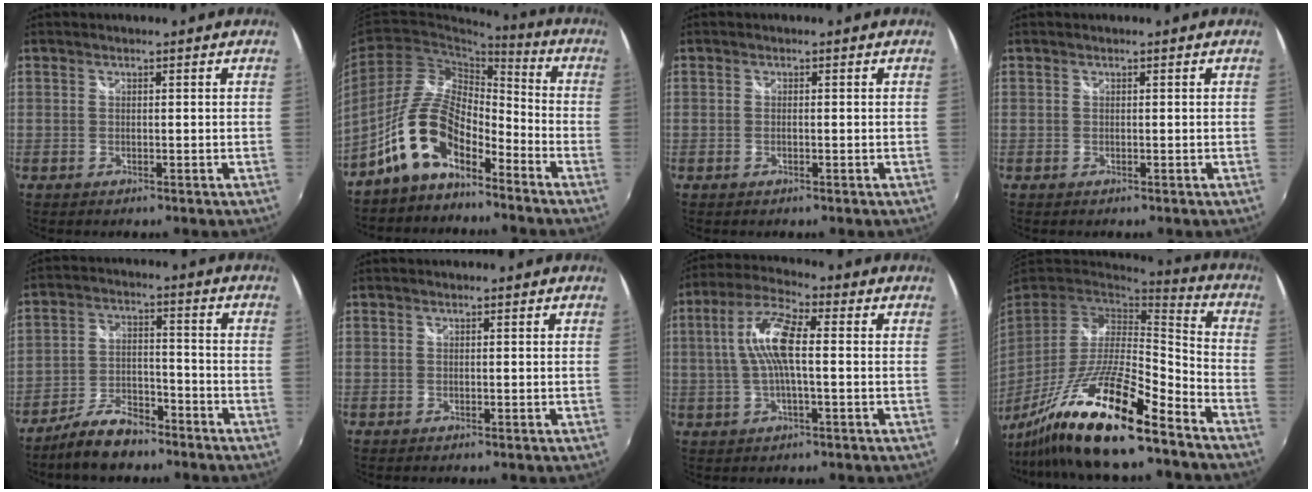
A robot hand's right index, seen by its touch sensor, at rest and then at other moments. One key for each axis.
{"total": 12.1, "fx": -7.9, "fy": 5.2, "fz": 7.6, "tx": -0.156, "ty": 0.015, "tz": -0.153}
{"total": 0.5, "fx": -0.3, "fy": 0.0, "fz": 0.5, "tx": -0.011, "ty": 0.000, "tz": -0.006}
{"total": 0.0}
{"total": 9.4, "fx": -7.4, "fy": 3.7, "fz": 4.4, "tx": -0.103, "ty": 0.006, "tz": -0.128}
{"total": 0.0}
{"total": 9.9, "fx": 0.5, "fy": 2.5, "fz": 9.6, "tx": -0.192, "ty": 0.014, "tz": 0.009}
{"total": 20.2, "fx": -14.1, "fy": 2.2, "fz": 14.3, "tx": -0.278, "ty": -0.033, "tz": -0.262}